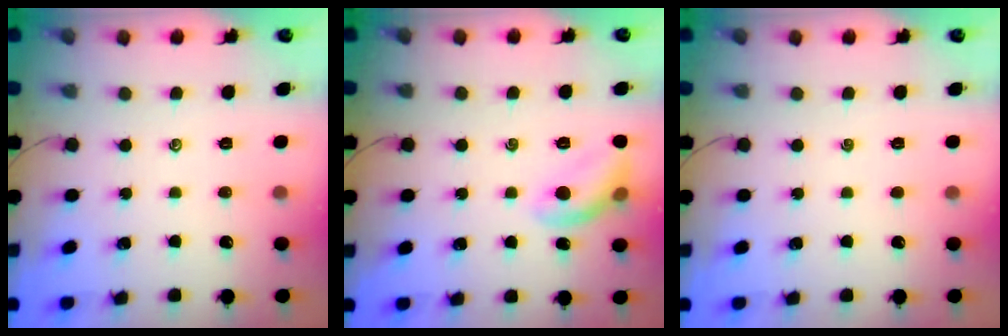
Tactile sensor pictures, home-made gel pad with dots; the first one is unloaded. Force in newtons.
{"total": 9.2, "press": 9.2, "slide": 0.3}
{"total": 0.0}